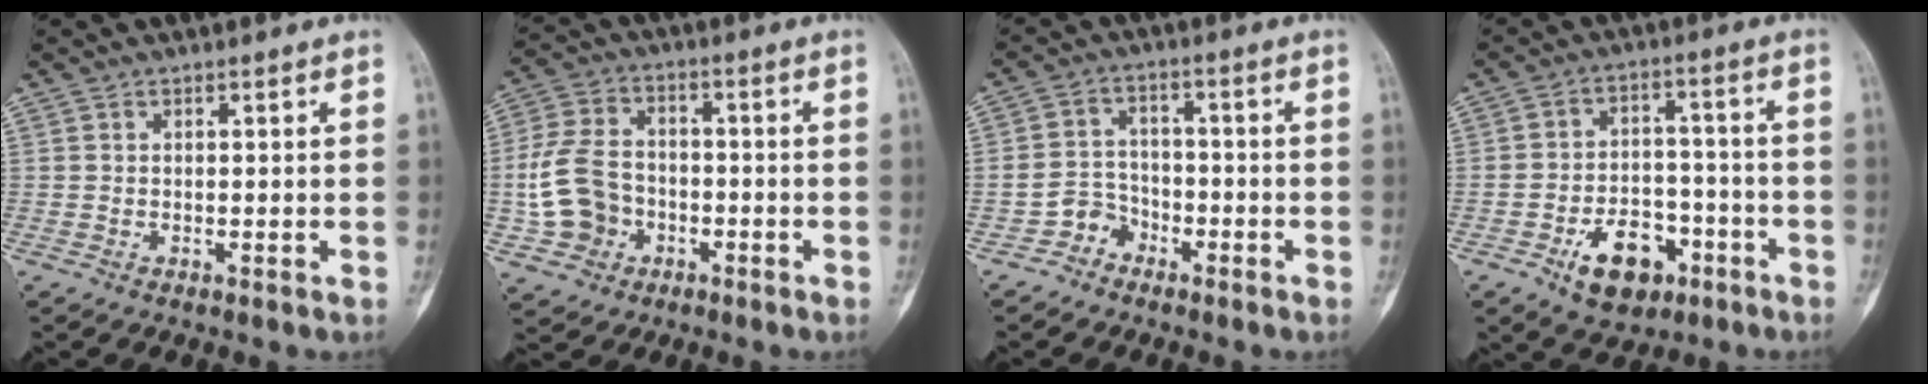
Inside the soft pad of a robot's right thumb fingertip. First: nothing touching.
{"total": 11.4, "force": [-2.8, 9.1, 6.3], "torque": [-0.110, 0.026, -0.054]}
{"total": 4.9, "force": [-3.2, 3.6, 0.5], "torque": [0.022, 0.031, -0.063]}
{"total": 11.2, "force": [-5.7, 7.1, 6.4], "torque": [-0.067, 0.039, -0.084]}